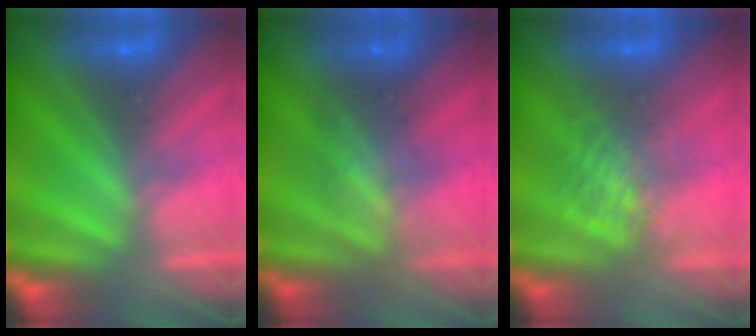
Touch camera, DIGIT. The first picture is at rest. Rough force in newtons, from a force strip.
{"total": 3.2}
{"total": 4.1}